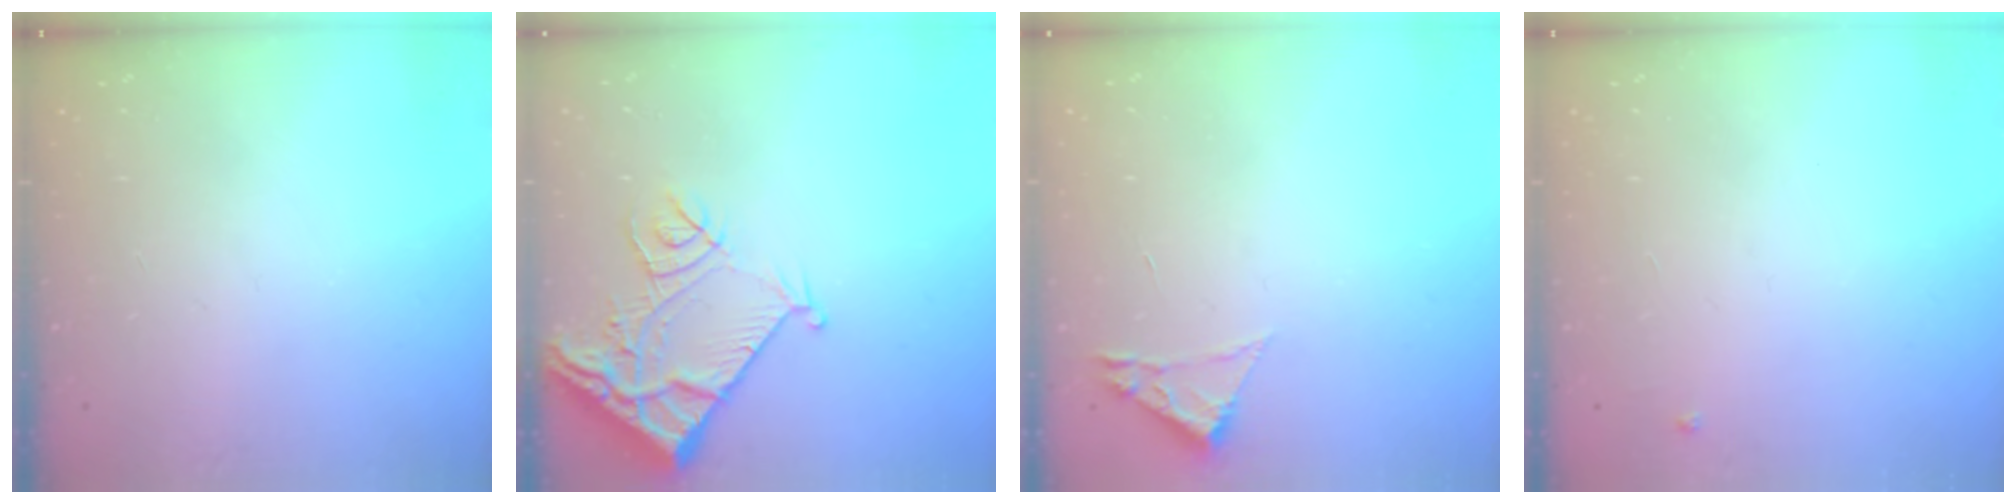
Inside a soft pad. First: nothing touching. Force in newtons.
{"total": 12.6, "press": 12.5, "slide": 1.5}
{"total": 1.8, "press": 1.8, "slide": 0.2}
{"total": 3.0, "press": 3.0, "slide": 0.5}